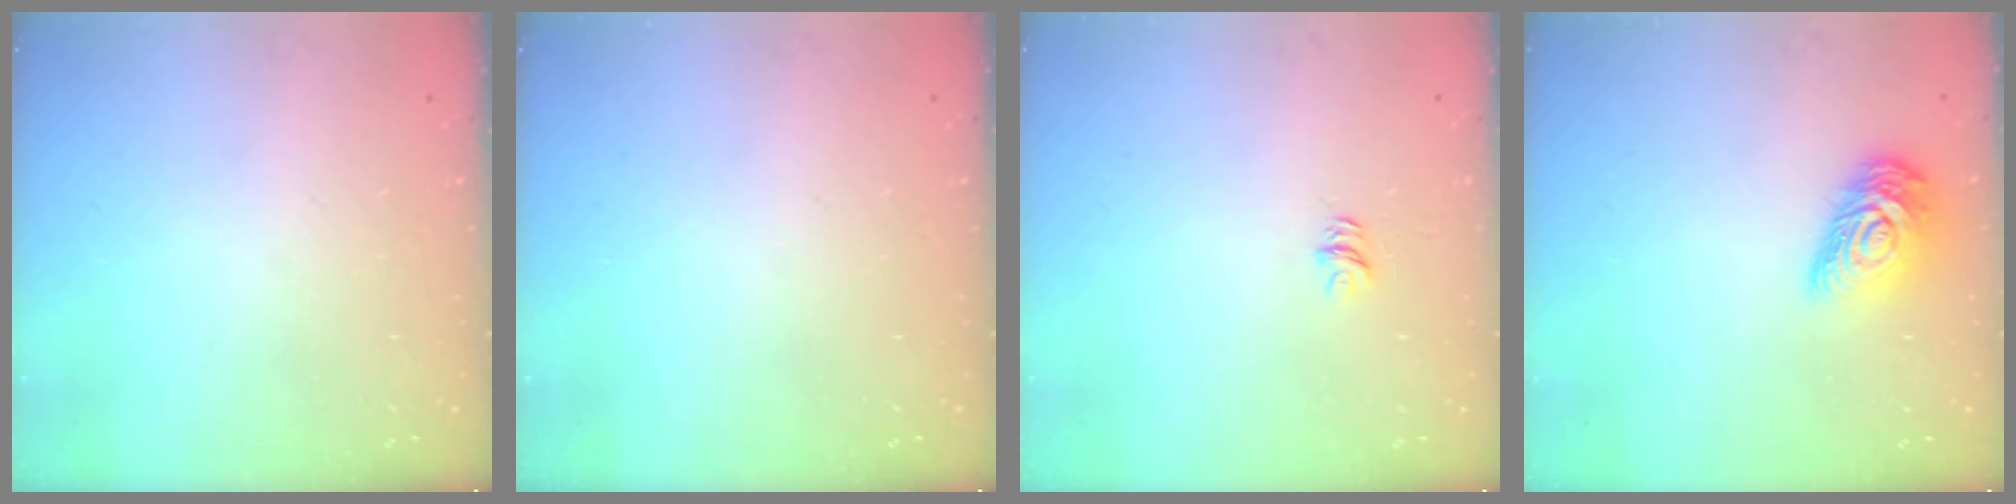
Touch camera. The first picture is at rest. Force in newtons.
{"total": 0.0}
{"total": 3.5, "press": 3.5, "slide": 0.3}
{"total": 12.1, "press": 12.1, "slide": 0.6}